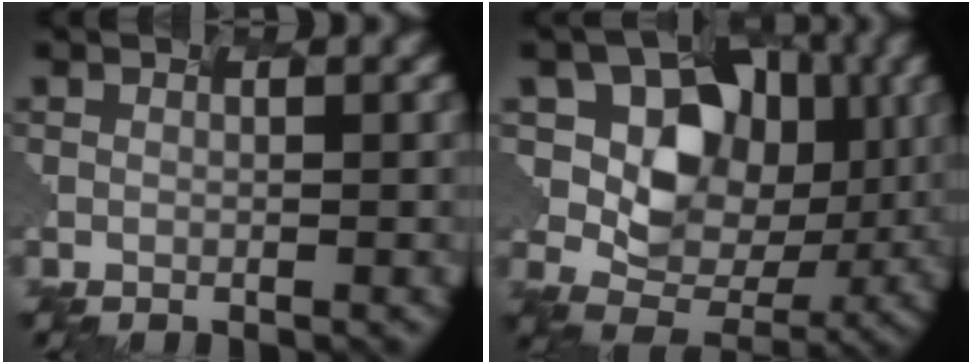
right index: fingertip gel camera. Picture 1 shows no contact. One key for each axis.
{"total": 8.3, "fx": 1.4, "fy": 6.6, "fz": 4.8, "tx": -0.102, "ty": -0.018, "tz": 0.032}